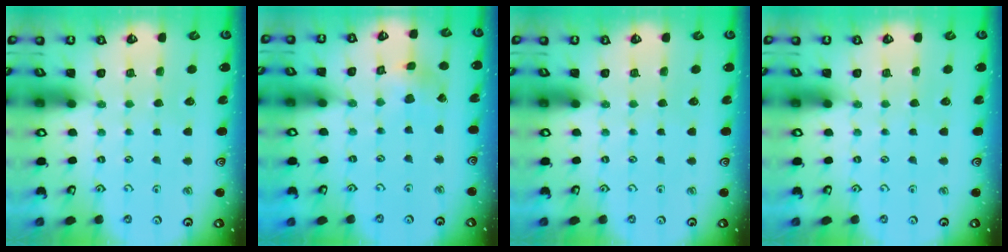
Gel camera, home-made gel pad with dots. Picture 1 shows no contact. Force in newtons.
{"total": 2.7, "press": 2.7, "slide": 0.2}
{"total": 0.0}
{"total": 0.0}